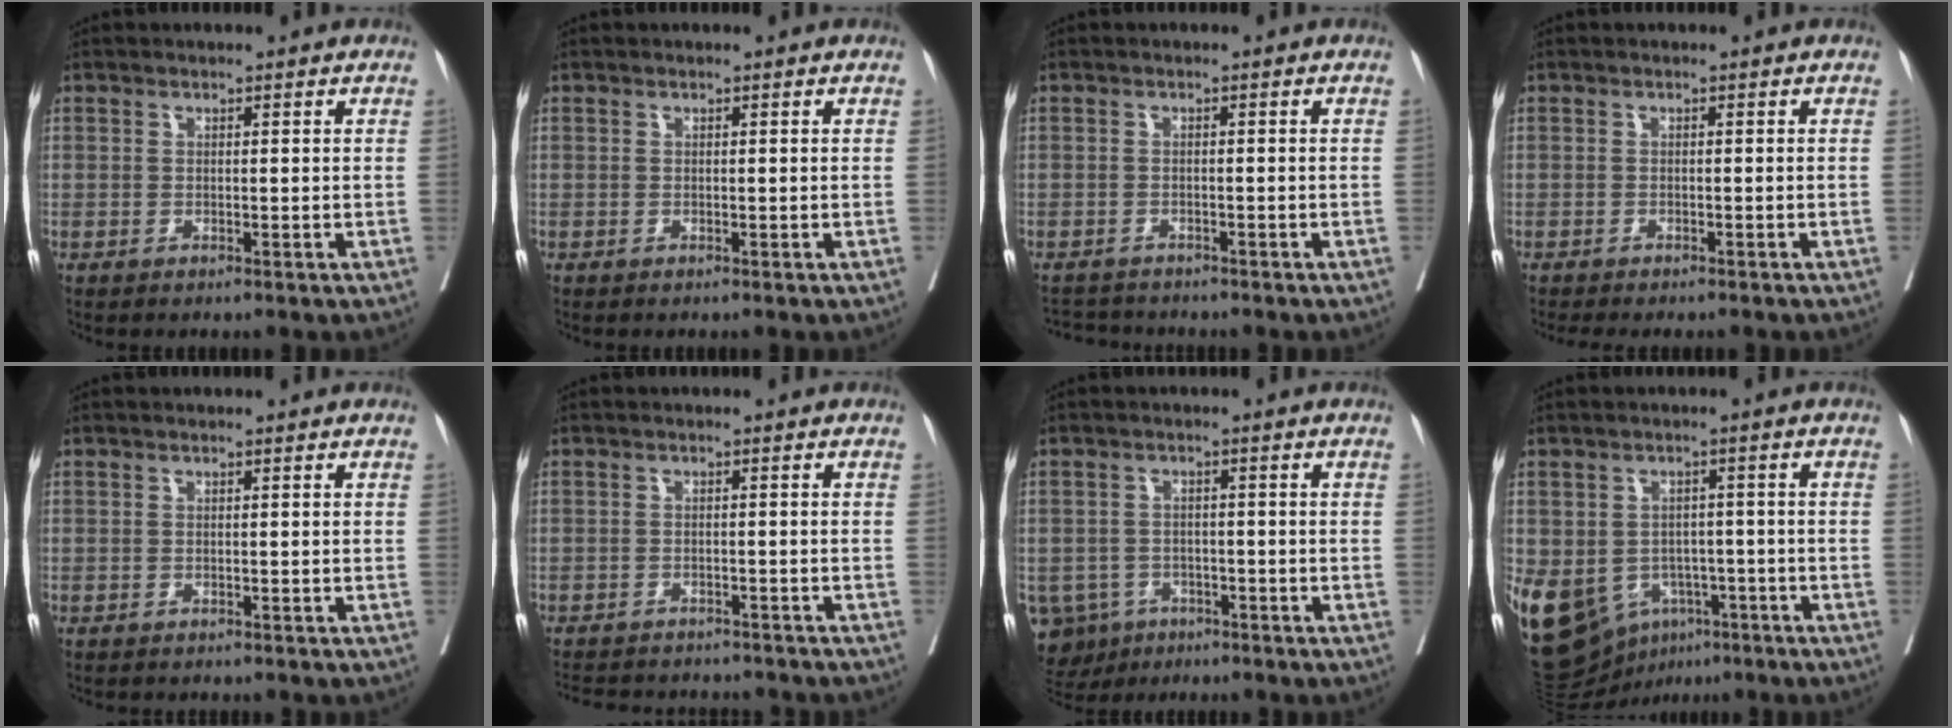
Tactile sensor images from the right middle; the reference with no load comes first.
{"total": 0.0}
{"total": 3.9, "force": [-3.8, 0.7, 0.2], "torque": [0.001, -0.010, -0.062]}
{"total": 5.5, "force": [-4.9, 1.0, 2.3], "torque": [-0.020, -0.006, -0.068]}
{"total": 1.6, "force": [-1.5, 0.4, 0.5], "torque": [-0.011, -0.003, -0.019]}
{"total": 13.1, "force": [-12.0, 3.4, 4.1], "torque": [-0.082, 0.000, -0.146]}
{"total": 8.7, "force": [-5.0, 6.8, 1.9], "torque": [-0.051, -0.001, -0.070]}
{"total": 17.6, "force": [-7.6, 13.3, 8.6], "torque": [-0.208, 0.008, -0.100]}